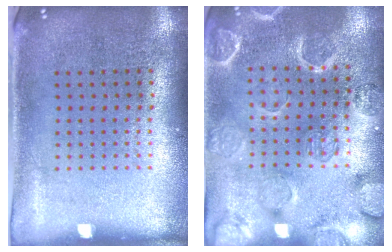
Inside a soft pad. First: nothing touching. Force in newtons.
{"total": 2.7, "press": 2.7, "slide": 0.0}